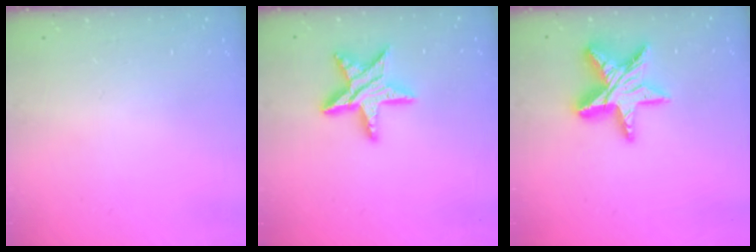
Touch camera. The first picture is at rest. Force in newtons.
{"total": 14.2, "press": 14.1, "slide": 1.2}
{"total": 16.1, "press": 16.0, "slide": 1.3}